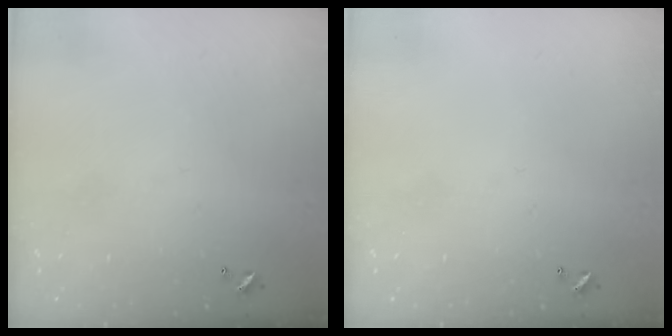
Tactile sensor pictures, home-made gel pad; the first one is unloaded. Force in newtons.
{"total": 0.0}